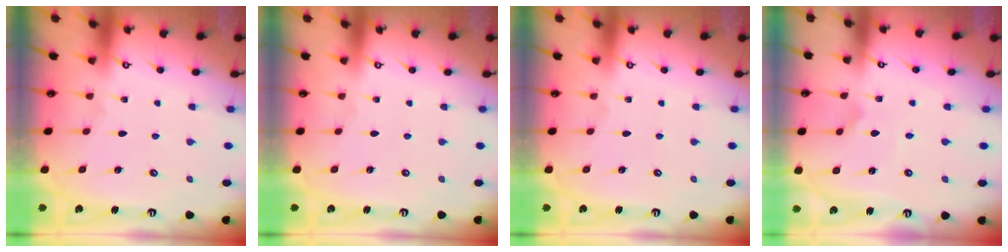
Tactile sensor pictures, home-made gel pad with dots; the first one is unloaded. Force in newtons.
{"total": 0.0}
{"total": 0.0}
{"total": 2.5, "press": 2.5, "slide": 0.3}